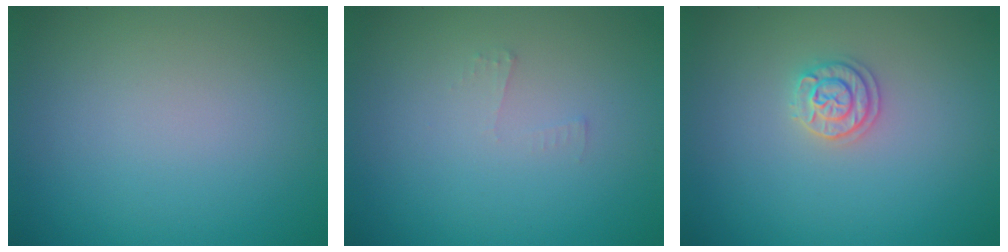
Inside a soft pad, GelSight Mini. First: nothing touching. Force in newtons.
{"total": 0.7, "press": 0.7, "slide": 0.1}
{"total": 1.9, "press": 1.9, "slide": 0.2}